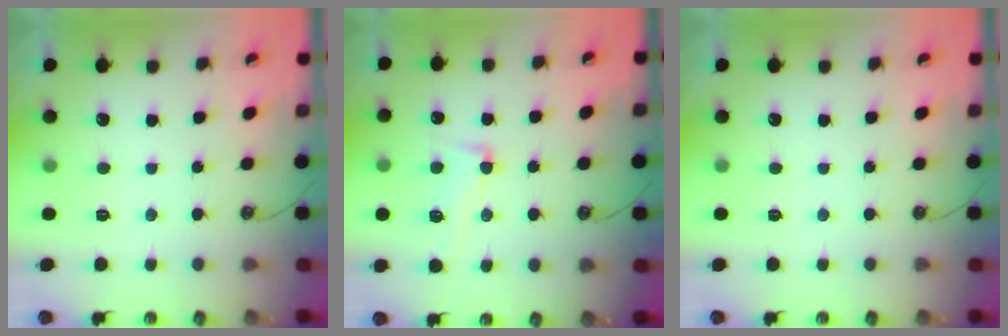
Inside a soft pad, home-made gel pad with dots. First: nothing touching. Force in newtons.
{"total": 3.1, "press": 2.6, "slide": 1.6}
{"total": 0.0}